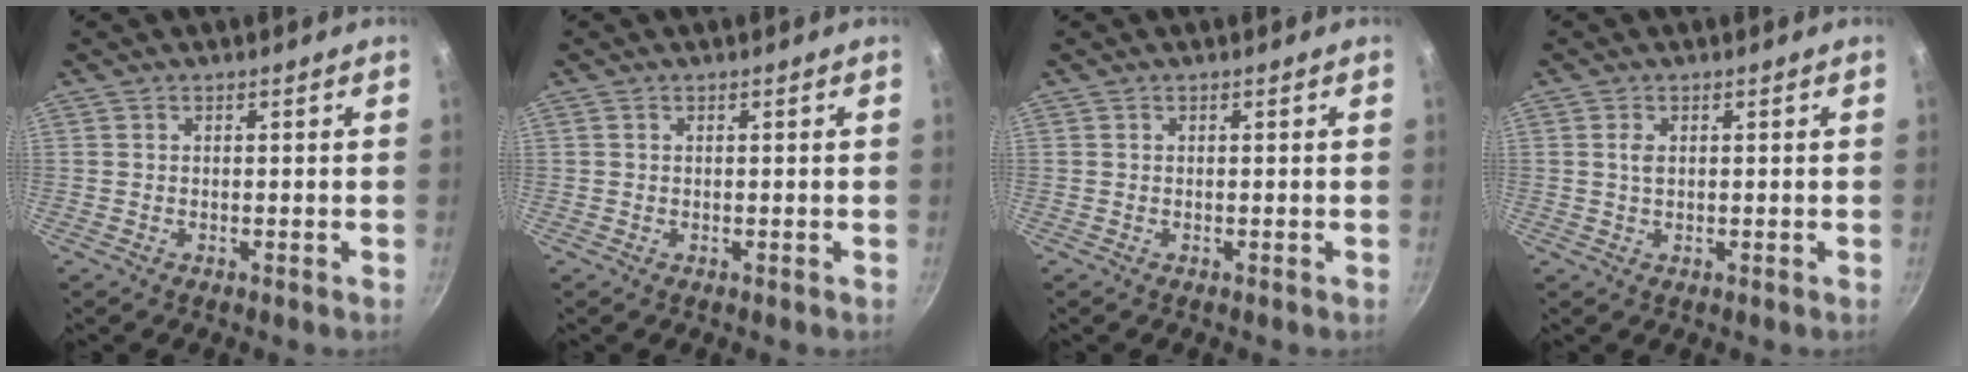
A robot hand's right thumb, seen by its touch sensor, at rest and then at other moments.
{"total": 0.0}
{"total": 0.0}
{"total": 1.9, "force": [0.5, 1.1, 1.5], "torque": [-0.028, 0.000, 0.009]}